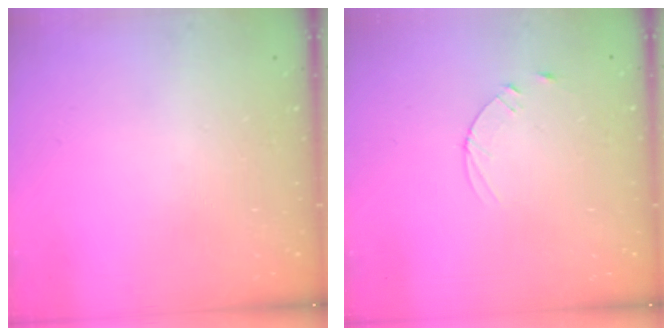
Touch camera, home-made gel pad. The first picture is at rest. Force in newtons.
{"total": 3.6, "press": 3.6, "slide": 0.5}